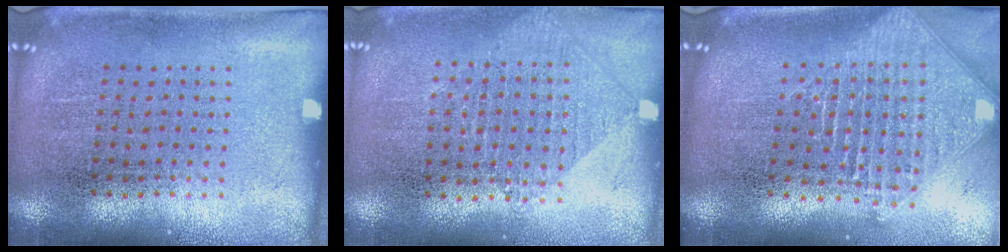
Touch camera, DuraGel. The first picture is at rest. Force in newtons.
{"total": 0.5, "press": 0.5, "slide": 0.2}
{"total": 2.5, "press": 1.9, "slide": 1.6}